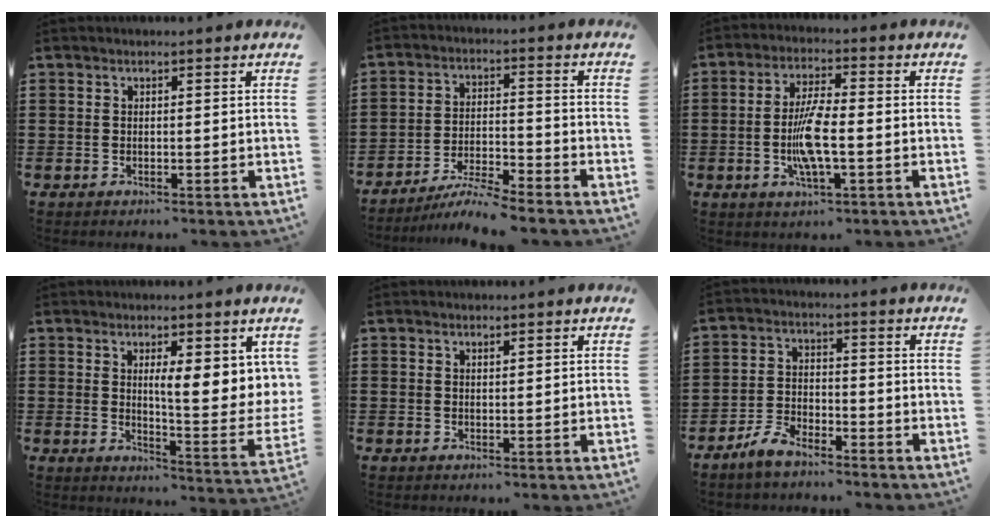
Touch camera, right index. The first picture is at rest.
{"total": 5.7, "force": [-5.4, -0.2, 1.9], "torque": [-0.048, -0.008, -0.108]}
{"total": 7.3, "force": [-1.4, 1.7, 7.0], "torque": [-0.147, -0.008, -0.032]}
{"total": 7.1, "force": [3.1, 1.8, 6.2], "torque": [-0.085, -0.030, 0.043]}
{"total": 0.6, "force": [0.4, 0.3, 0.3], "torque": [-0.006, 0.001, 0.009]}
{"total": 4.2, "force": [-3.7, 1.2, 1.6], "torque": [-0.051, 0.007, -0.080]}